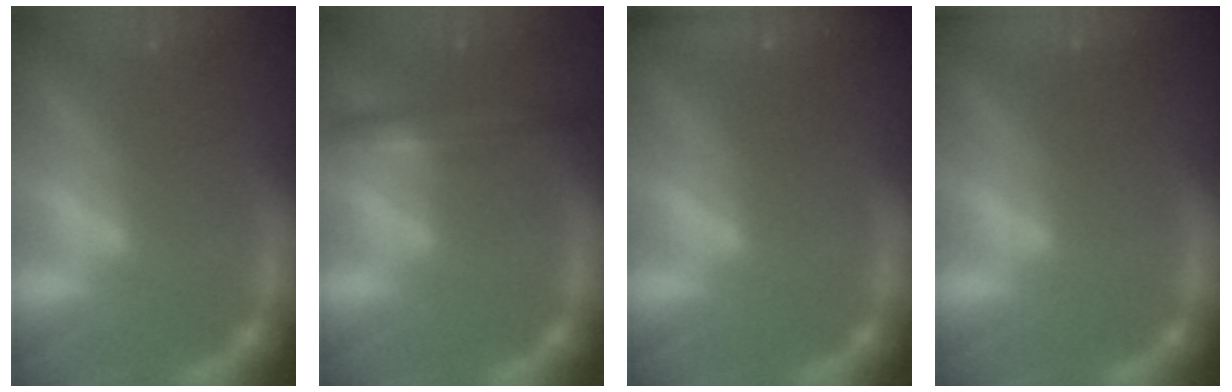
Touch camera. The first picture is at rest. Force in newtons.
{"total": 3.5}
{"total": 4.0}
{"total": 7.9}